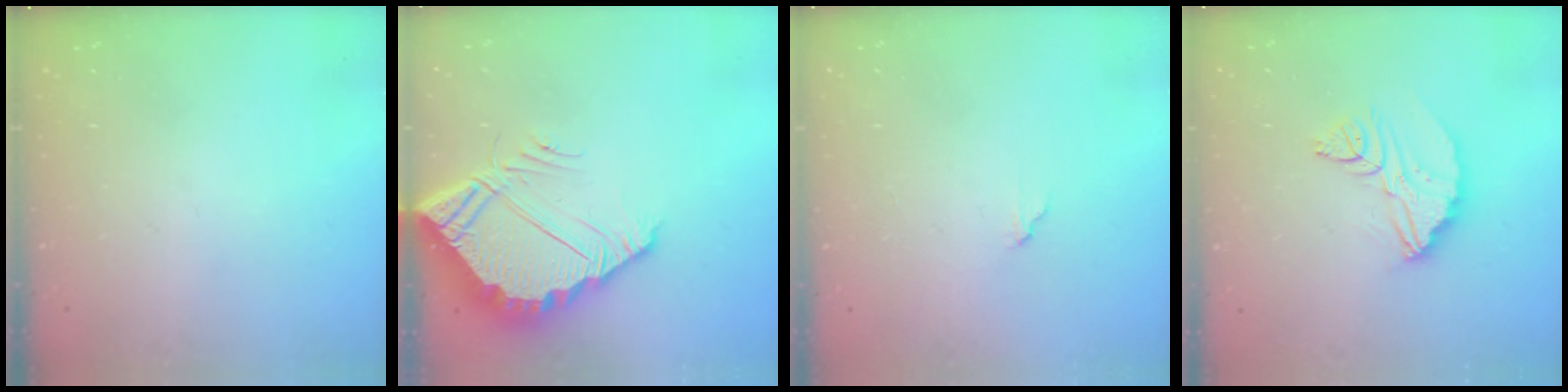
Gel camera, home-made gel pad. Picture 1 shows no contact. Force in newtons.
{"total": 7.1, "press": 7.1, "slide": 0.3}
{"total": 4.1, "press": 4.1, "slide": 0.4}
{"total": 10.5, "press": 10.4, "slide": 0.9}